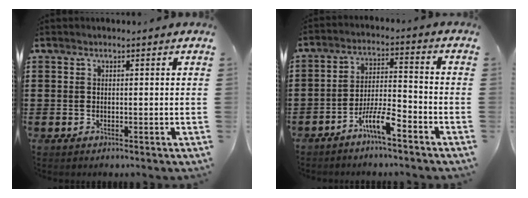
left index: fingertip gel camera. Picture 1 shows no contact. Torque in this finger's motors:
{"motor_torque": [0.42, 0.26, 0.24, 0.07]}